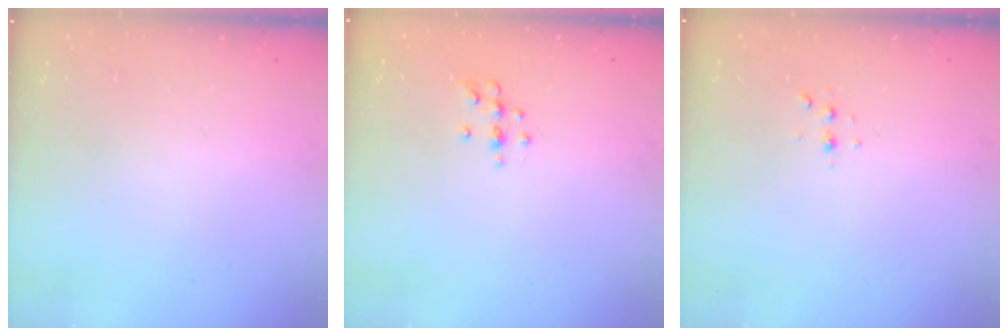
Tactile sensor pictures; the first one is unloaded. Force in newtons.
{"total": 6.5, "press": 6.4, "slide": 1.2}
{"total": 2.8, "press": 2.8, "slide": 0.7}